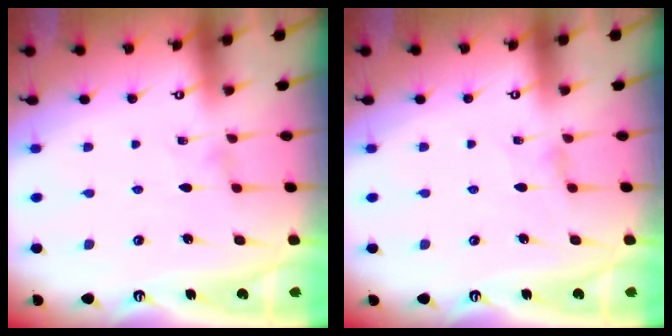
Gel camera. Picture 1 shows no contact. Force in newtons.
{"total": 0.9, "press": 0.8, "slide": 0.3}